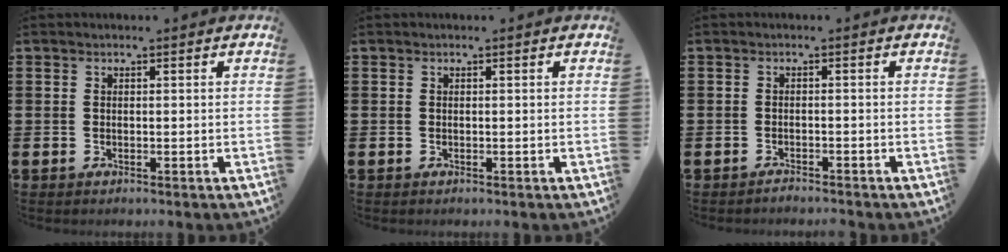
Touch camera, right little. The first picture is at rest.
{"total": 0.0}
{"total": 1.0, "force": [-1.0, 0.0, 0.0], "torque": [-0.003, -0.002, -0.020]}